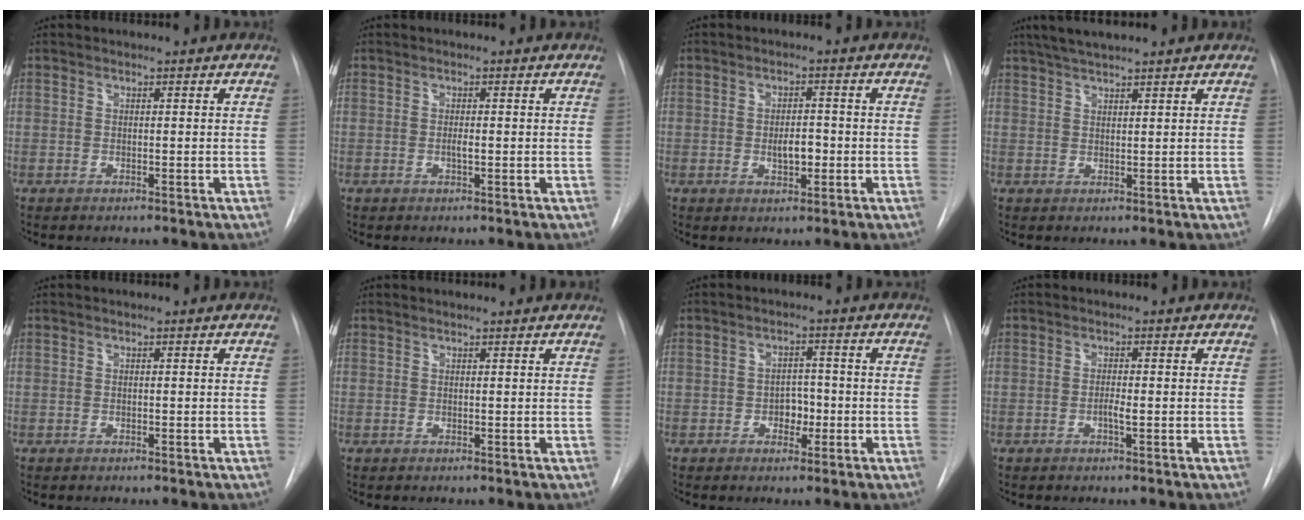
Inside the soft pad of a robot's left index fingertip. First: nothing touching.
{"total": 1.4, "force": [-1.2, 0.0, 0.8], "torque": [-0.016, -0.007, -0.017]}
{"total": 3.6, "force": [-1.7, 1.4, 2.9], "torque": [-0.043, -0.004, -0.021]}
{"total": 4.4, "force": [3.5, 0.0, 2.6], "torque": [-0.046, 0.024, 0.067]}
{"total": 0.0}
{"total": 1.0, "force": [0.9, -0.1, 0.3], "torque": [-0.008, 0.009, 0.009]}
{"total": 3.4, "force": [-2.0, 2.1, 1.9], "torque": [-0.020, 0.001, -0.027]}
{"total": 1.9, "force": [-1.5, -0.1, 1.2], "torque": [-0.023, -0.006, -0.023]}